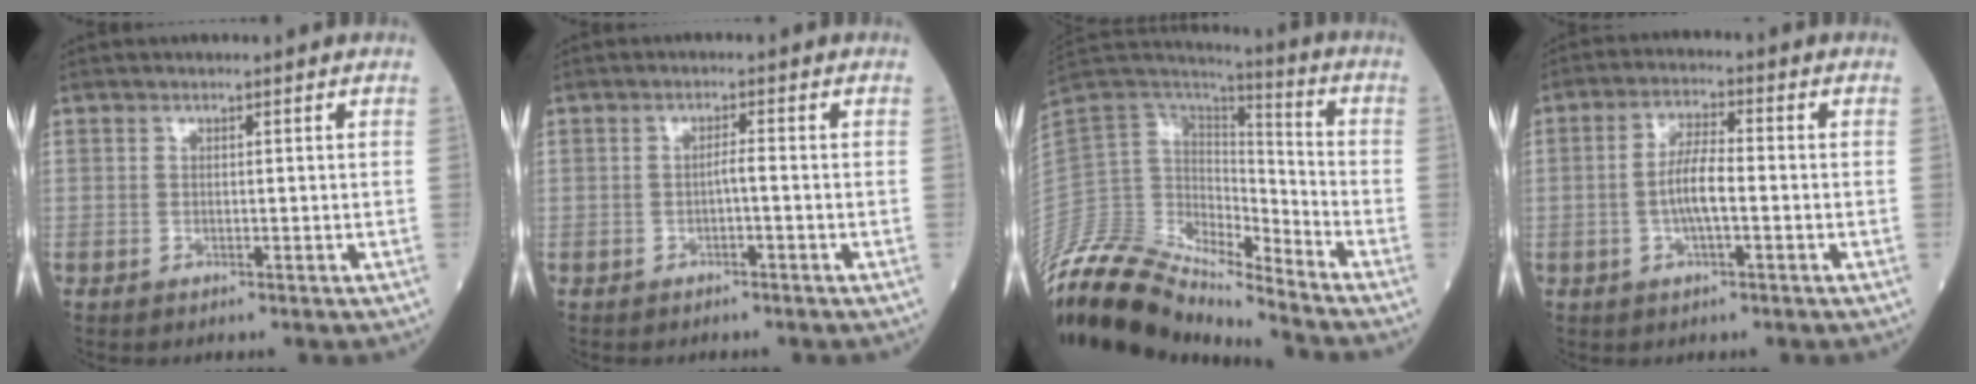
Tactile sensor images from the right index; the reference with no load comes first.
{"total": 1.3, "force": [-0.6, -0.1, 1.2], "torque": [-0.024, 0.001, -0.010]}
{"total": 16.1, "force": [-15.5, 2.9, 3.1], "torque": [-0.074, 0.075, -0.287]}
{"total": 5.5, "force": [-1.0, 1.2, 5.2], "torque": [-0.112, 0.007, -0.021]}